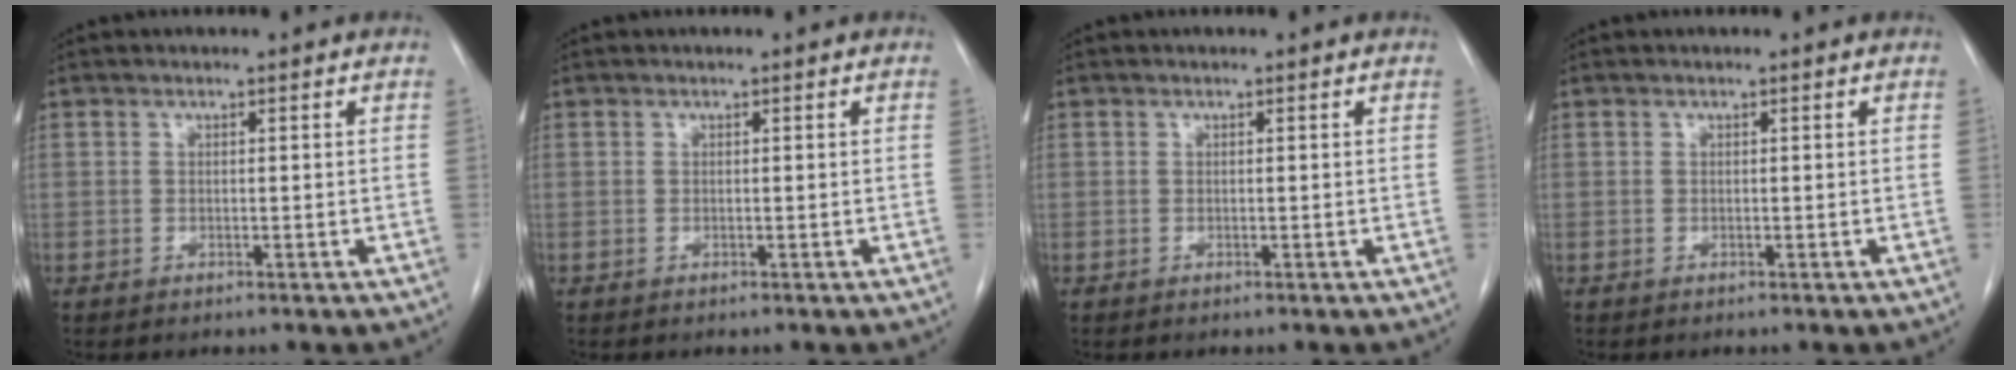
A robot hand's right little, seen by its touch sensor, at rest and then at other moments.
{"total": 0.0}
{"total": 0.0}
{"total": 0.0}